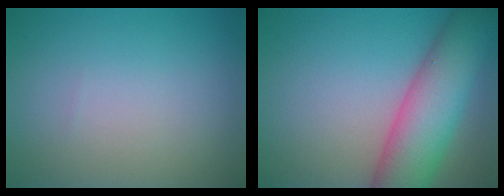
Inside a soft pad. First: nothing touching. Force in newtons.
{"total": 9.0, "press": 9.0, "slide": 0.3}